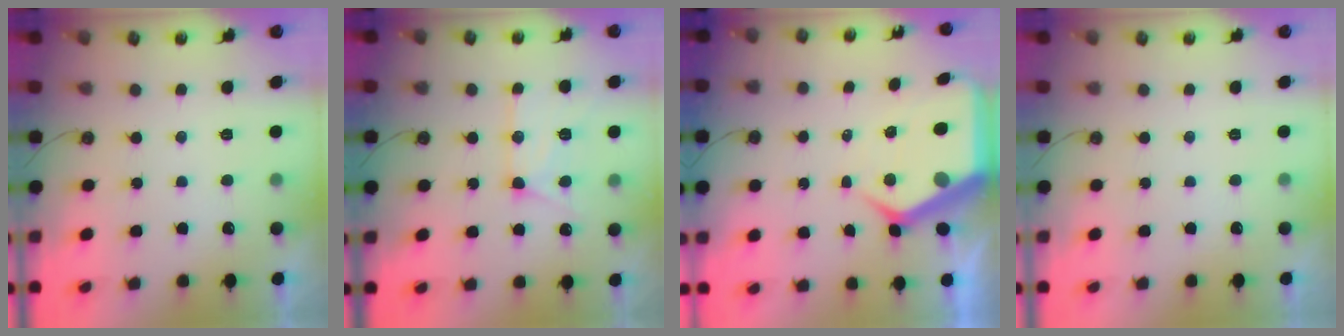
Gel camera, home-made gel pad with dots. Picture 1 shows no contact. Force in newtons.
{"total": 13.6, "press": 13.5, "slide": 1.3}
{"total": 10.0, "press": 9.9, "slide": 1.0}
{"total": 0.0}